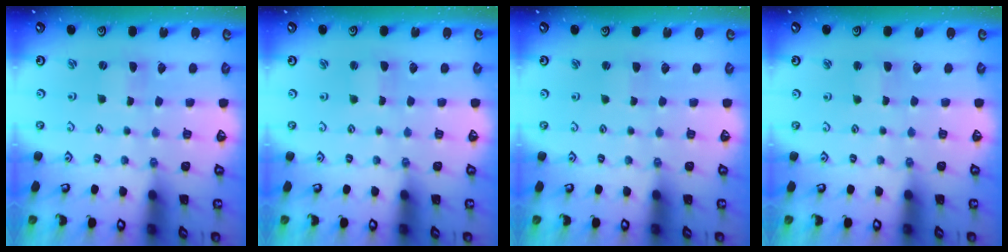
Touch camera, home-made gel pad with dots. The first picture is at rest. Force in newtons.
{"total": 0.9, "press": 0.9, "slide": 0.1}
{"total": 1.6, "press": 1.6, "slide": 0.2}
{"total": 2.0, "press": 2.0, "slide": 0.3}